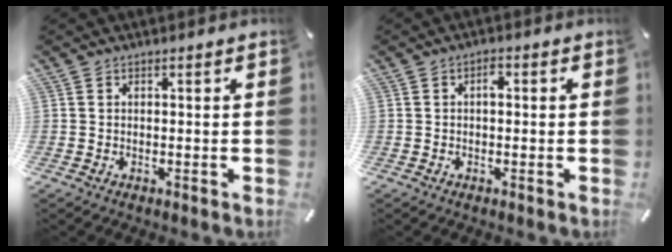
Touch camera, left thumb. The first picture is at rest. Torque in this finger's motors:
{"motor_torque": [0.54, 0.87, 0.27, -0.17, 0.09]}